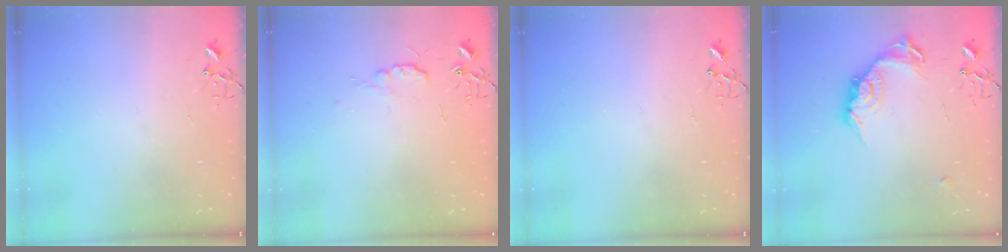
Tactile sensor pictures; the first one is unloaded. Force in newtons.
{"total": 5.6, "press": 5.5, "slide": 0.7}
{"total": 0.0}
{"total": 15.0, "press": 15.0, "slide": 0.7}